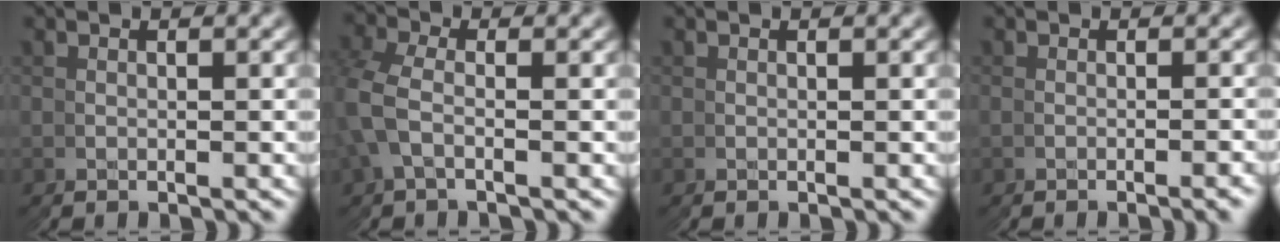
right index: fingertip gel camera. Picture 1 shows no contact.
{"total": 3.7, "force": [1.5, 3.3, 0.6], "torque": [-0.034, 0.014, 0.012]}
{"total": 0.0}
{"total": 1.1, "force": [-0.4, -1.0, -0.2], "torque": [0.003, 0.011, -0.010]}